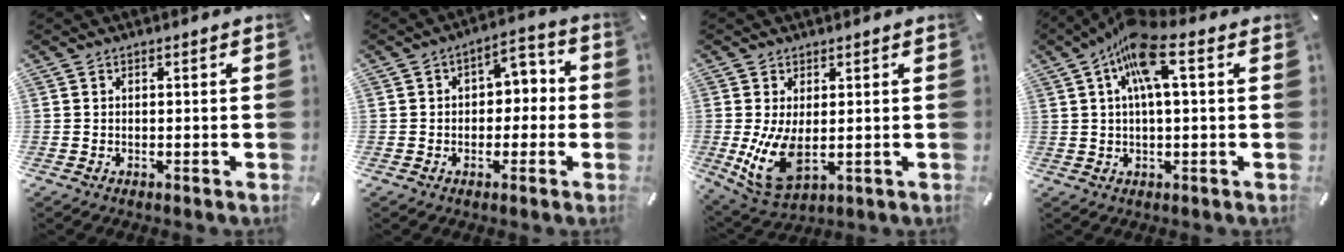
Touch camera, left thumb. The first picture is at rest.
{"total": 5.2, "force": [-0.7, 4.3, 2.9], "torque": [-0.028, 0.002, -0.023]}
{"total": 11.1, "force": [0.1, 5.9, 9.3], "torque": [-0.193, -0.028, 0.010]}
{"total": 11.2, "force": [3.8, 3.6, 9.9], "torque": [-0.181, 0.007, 0.069]}